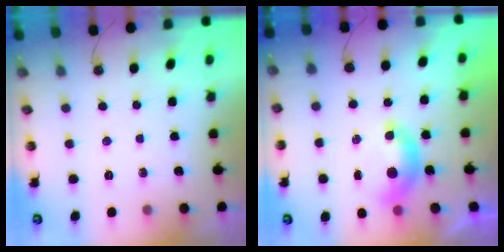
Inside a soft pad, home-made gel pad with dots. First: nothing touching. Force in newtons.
{"total": 0.7, "press": 0.4, "slide": 0.5}